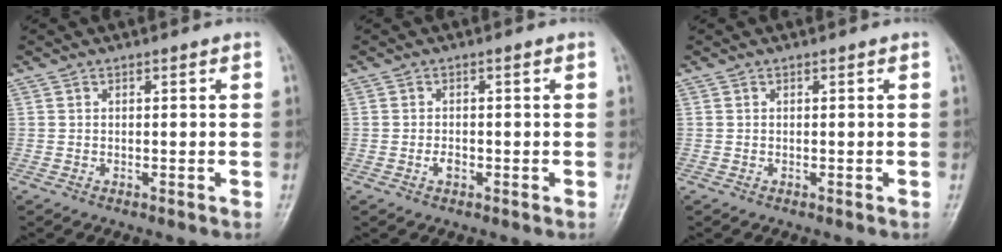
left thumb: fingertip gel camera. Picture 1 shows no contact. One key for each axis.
{"total": 1.5, "fx": -0.6, "fy": 0.9, "fz": 1.1, "tx": -0.016, "ty": 0.001, "tz": -0.012}
{"total": 0.0}